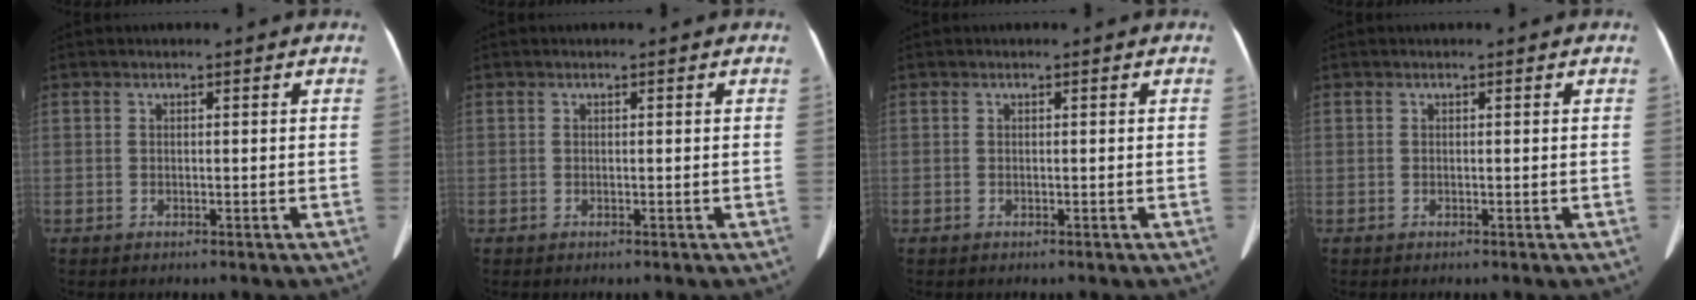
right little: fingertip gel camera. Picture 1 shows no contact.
{"total": 0.0}
{"total": 0.0}
{"total": 0.0}